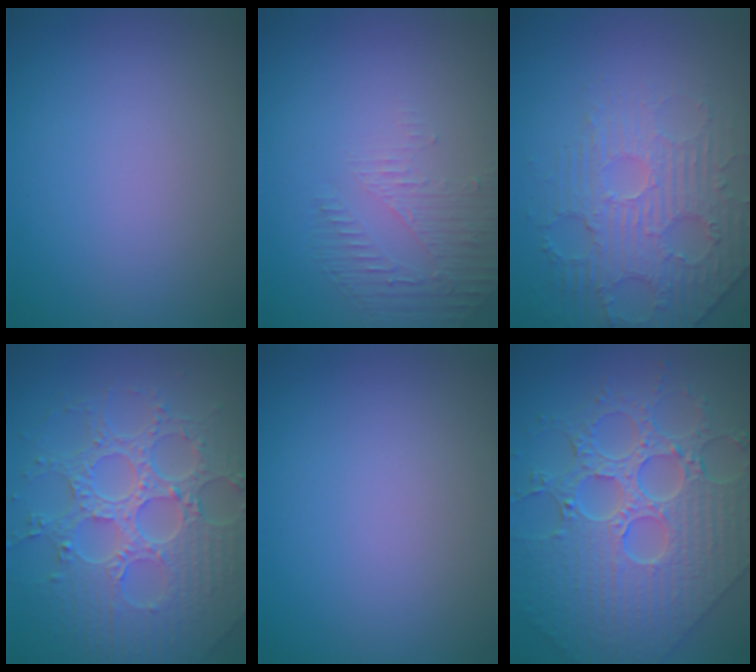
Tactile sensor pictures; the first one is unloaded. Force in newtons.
{"total": 1.7, "press": 0.8, "slide": 1.5}
{"total": 4.8, "press": 3.8, "slide": 3.0}
{"total": 8.2, "press": 6.0, "slide": 5.6}
{"total": 0.0}
{"total": 9.5, "press": 7.1, "slide": 6.3}